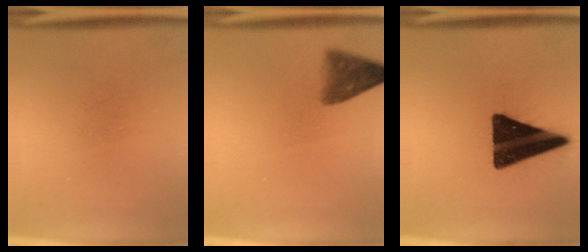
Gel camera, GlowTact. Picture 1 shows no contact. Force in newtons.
{"total": 4.8}
{"total": 17.9}